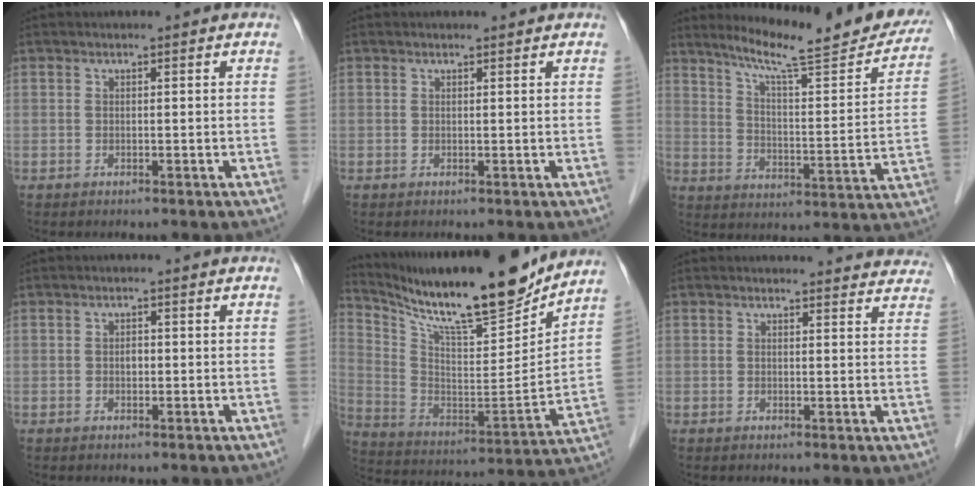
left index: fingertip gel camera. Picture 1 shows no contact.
{"total": 0.5, "force": [0.5, 0.1, 0.0], "torque": [-0.010, -0.002, 0.008]}
{"total": 21.0, "force": [18.2, 1.6, 10.3], "torque": [-0.150, -0.043, 0.245]}
{"total": 1.1, "force": [-0.1, 0.7, 0.8], "torque": [-0.013, 0.002, -0.002]}
{"total": 21.8, "force": [18.8, 2.6, 10.7], "torque": [-0.201, -0.023, 0.306]}
{"total": 11.5, "force": [11.2, 2.2, 1.4], "torque": [0.020, -0.020, 0.093]}